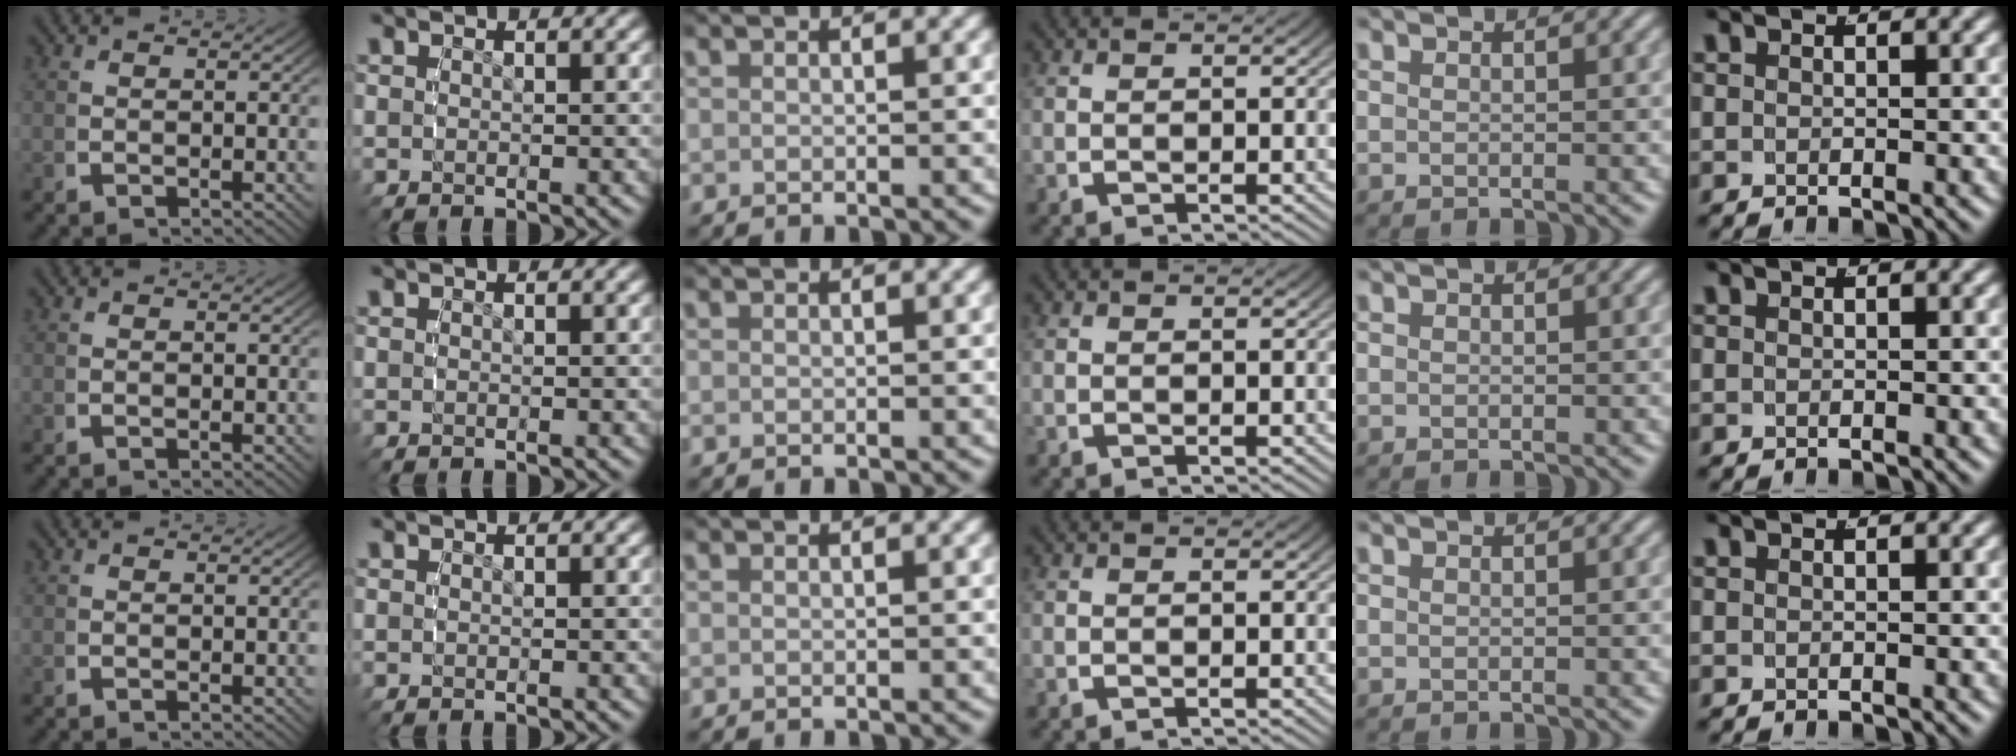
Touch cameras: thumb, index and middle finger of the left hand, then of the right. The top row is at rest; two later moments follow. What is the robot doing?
{"motion": "reach", "object": "glasses case"}